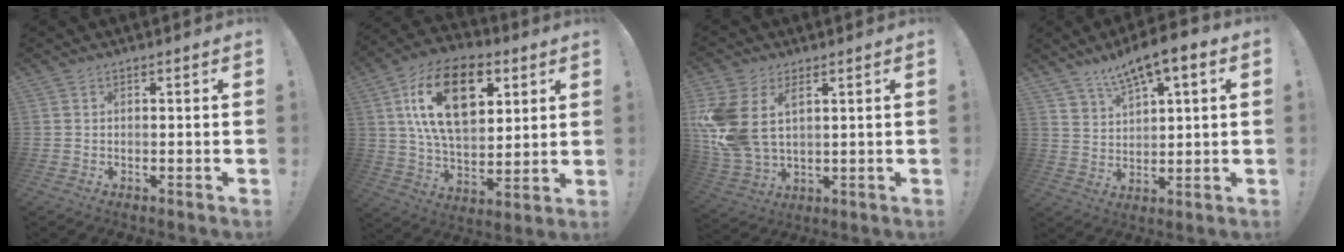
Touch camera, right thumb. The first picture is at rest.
{"total": 22.7, "force": [8.2, 13.2, 16.5], "torque": [-0.277, -0.023, 0.140]}
{"total": 12.9, "force": [4.4, 8.4, 8.9], "torque": [-0.187, -0.020, 0.087]}
{"total": 8.2, "force": [5.6, 3.1, 5.1], "torque": [-0.088, -0.031, 0.100]}